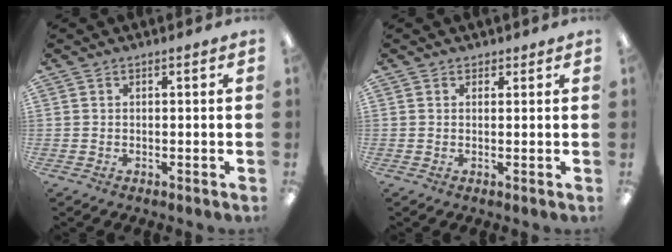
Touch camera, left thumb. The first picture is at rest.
{"total": 1.1, "force": [0.8, 0.7, 0.1], "torque": [0.005, -0.001, 0.014]}